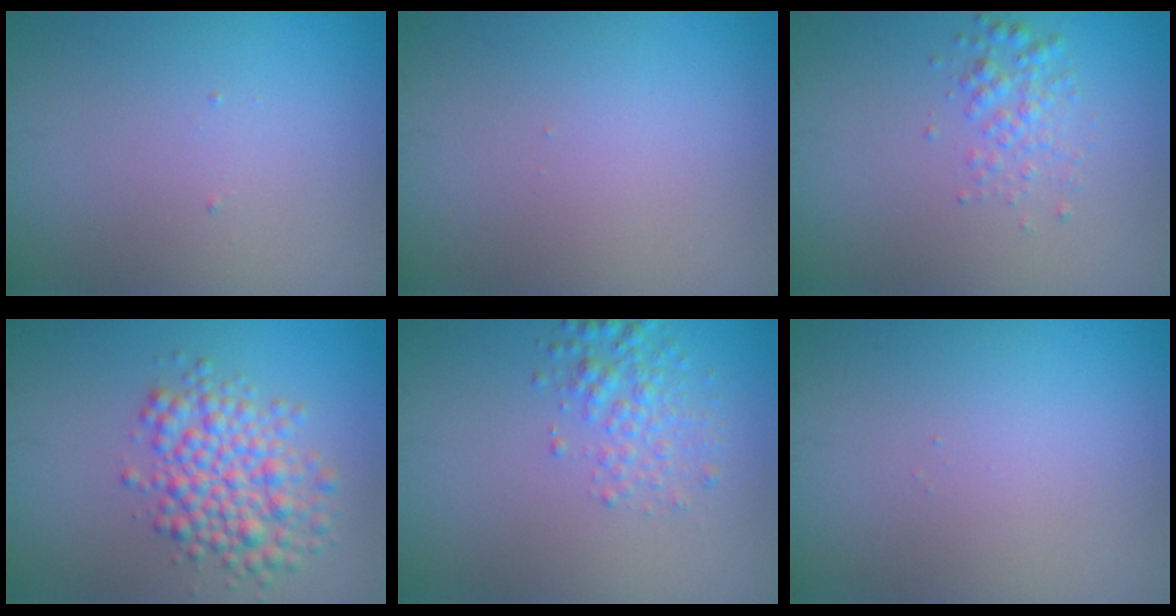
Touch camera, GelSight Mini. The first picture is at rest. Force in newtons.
{"total": 0.0}
{"total": 1.9, "press": 1.9, "slide": 0.0}
{"total": 4.9, "press": 4.9, "slide": 0.1}
{"total": 2.4, "press": 2.4, "slide": 0.1}
{"total": 0.0}